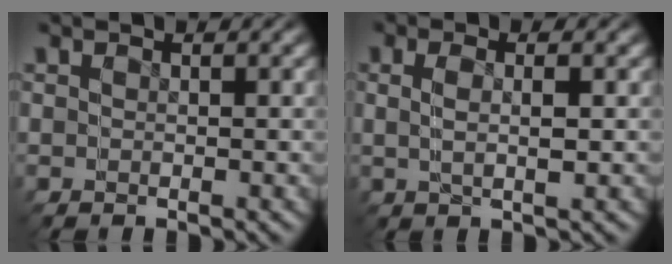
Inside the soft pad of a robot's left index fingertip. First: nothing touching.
{"total": 3.9, "force": [-0.2, -3.3, -2.1], "torque": [0.036, 0.016, -0.006]}